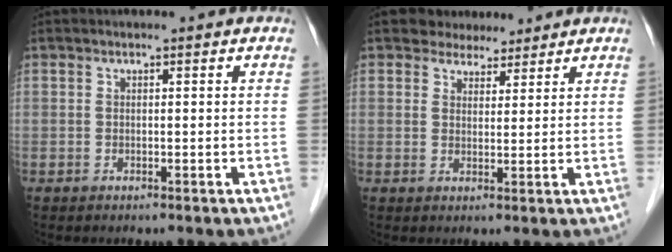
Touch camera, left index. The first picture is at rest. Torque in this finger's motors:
{"motor_torque": [0.43, -0.50, 0.06, 0.01]}